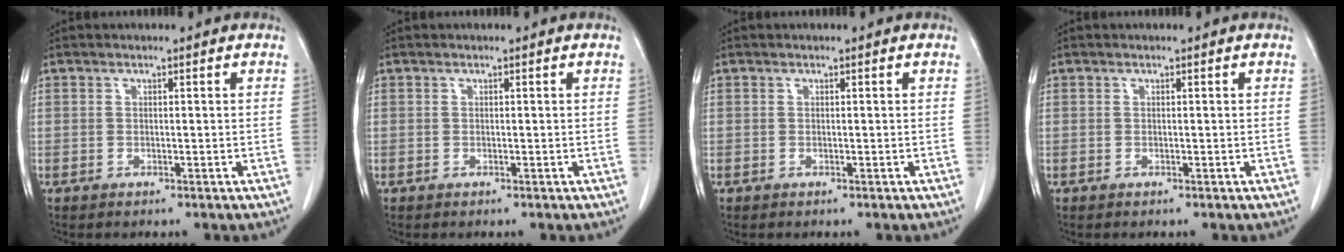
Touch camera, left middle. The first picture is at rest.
{"total": 0.0}
{"total": 0.0}
{"total": 0.0}